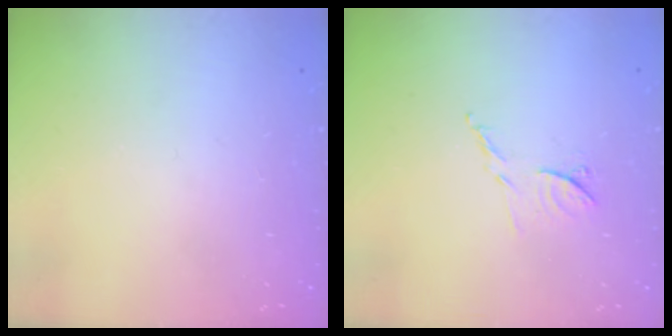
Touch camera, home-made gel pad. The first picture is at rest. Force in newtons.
{"total": 7.7, "press": 7.7, "slide": 0.5}